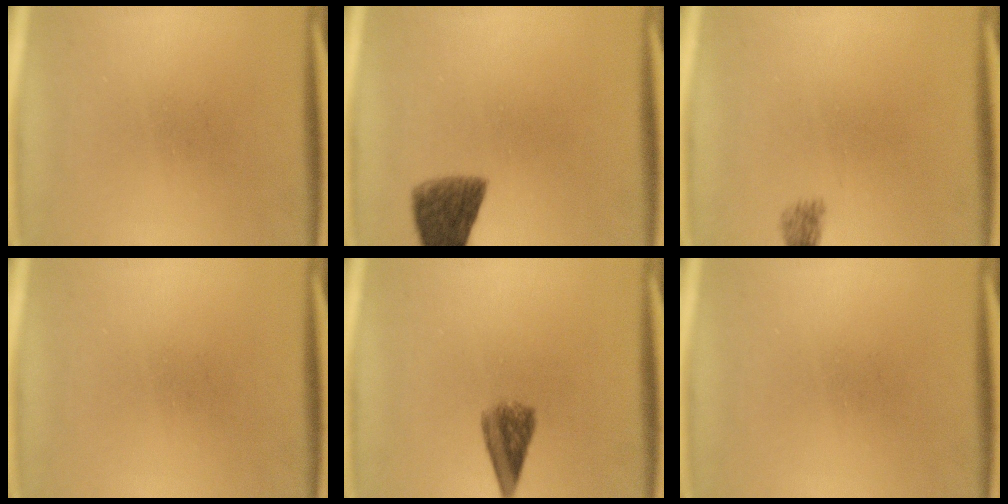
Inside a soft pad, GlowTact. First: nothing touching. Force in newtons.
{"total": 7.2}
{"total": 1.8}
{"total": 0.0}
{"total": 4.5}
{"total": 0.0}